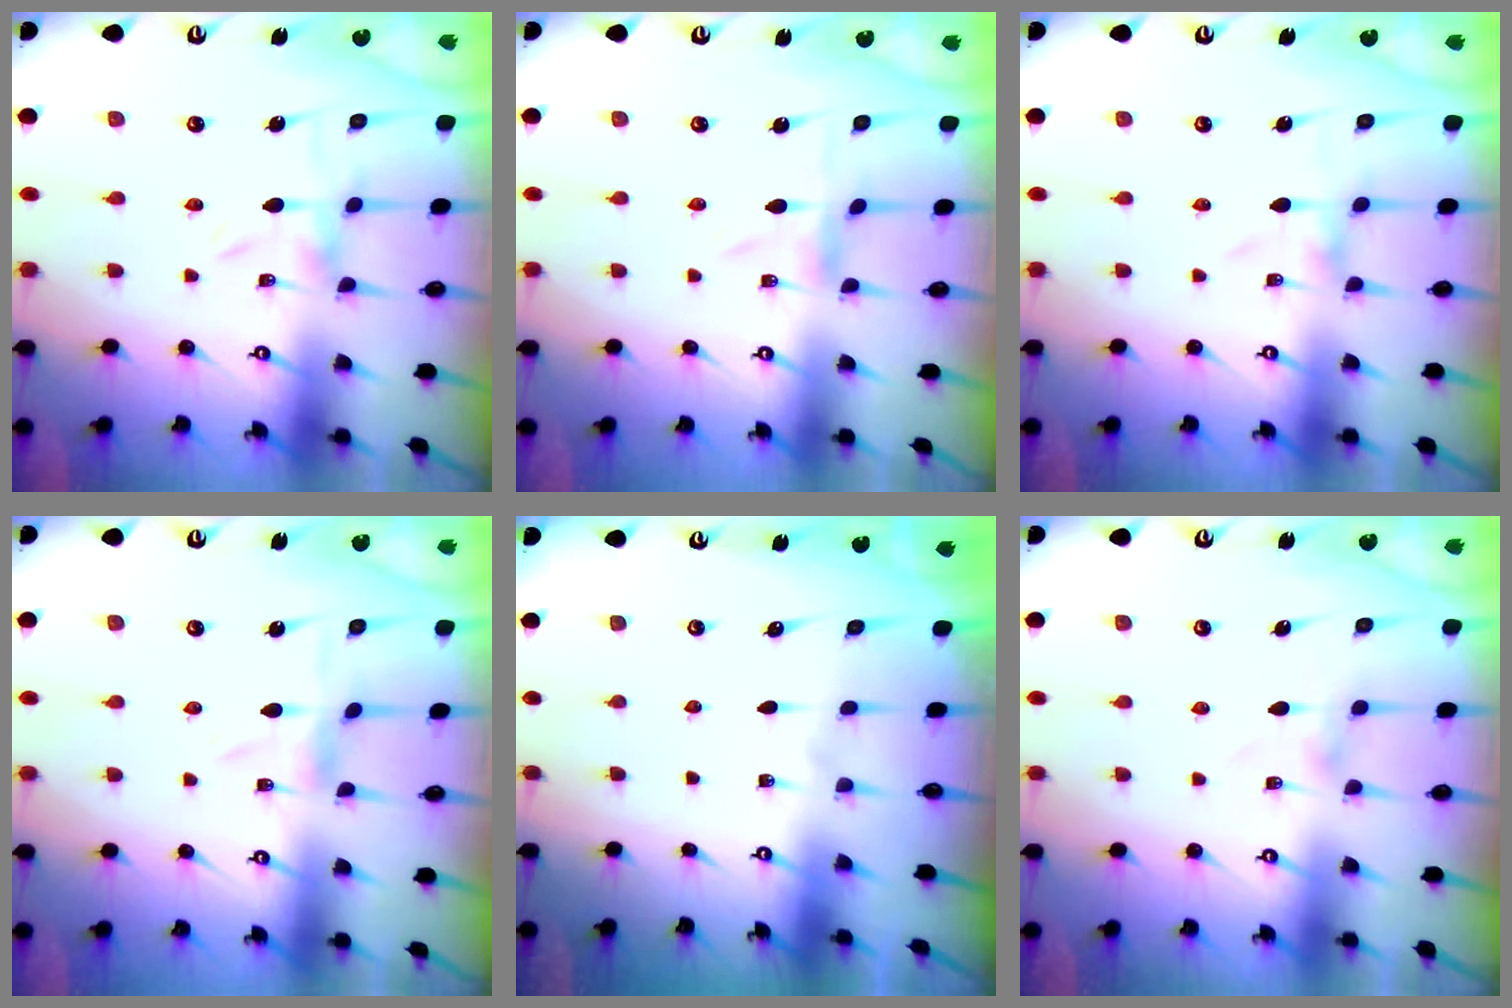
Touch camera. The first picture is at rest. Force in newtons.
{"total": 0.0}
{"total": 0.0}
{"total": 1.0, "press": 1.0, "slide": 0.2}
{"total": 0.0}
{"total": 0.0}